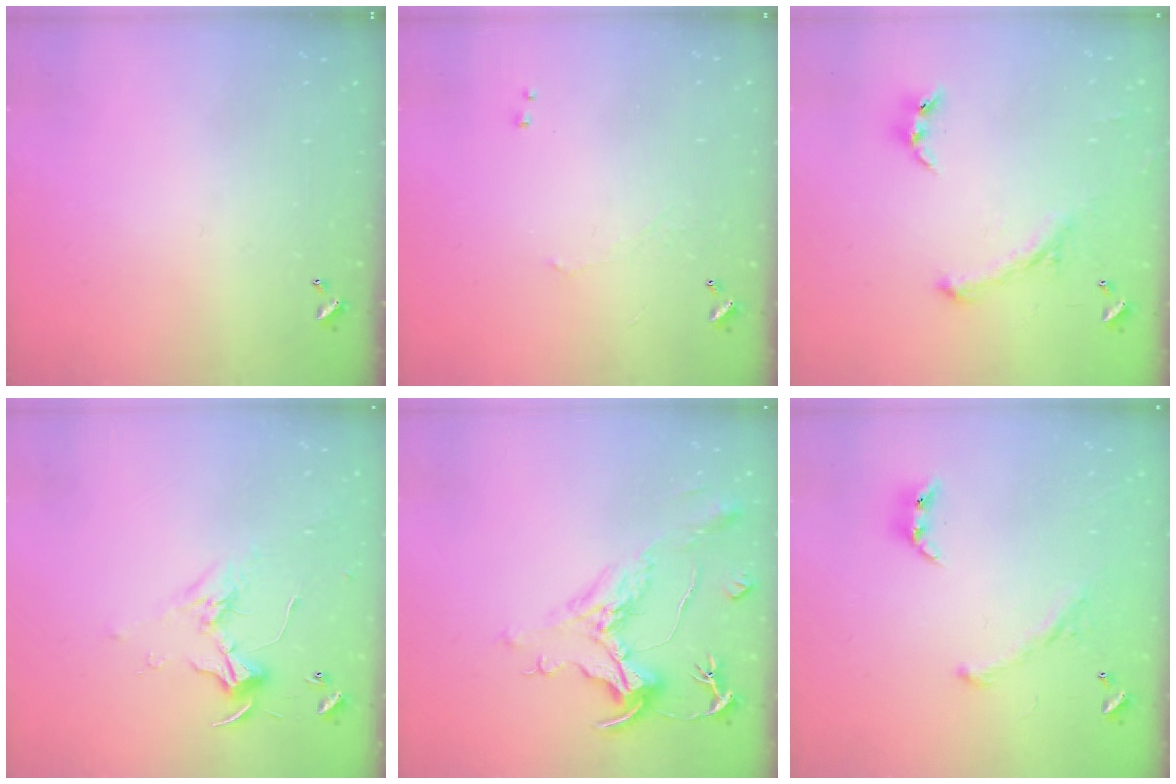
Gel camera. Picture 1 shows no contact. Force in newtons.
{"total": 0.6, "press": 0.4, "slide": 0.5}
{"total": 0.6, "press": 0.6, "slide": 0.1}
{"total": 1.3, "press": 1.2, "slide": 0.3}
{"total": 1.9, "press": 1.4, "slide": 1.2}
{"total": 1.3, "press": 0.6, "slide": 1.2}